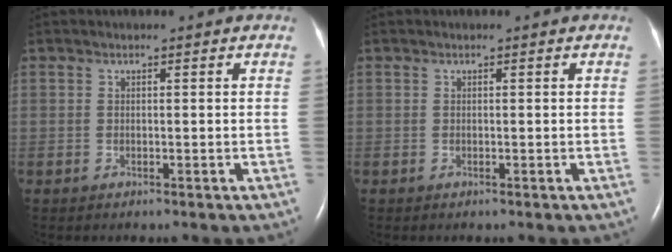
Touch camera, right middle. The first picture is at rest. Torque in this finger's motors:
{"motor_torque": [-0.05, 0.16, 0.01, 0.00]}